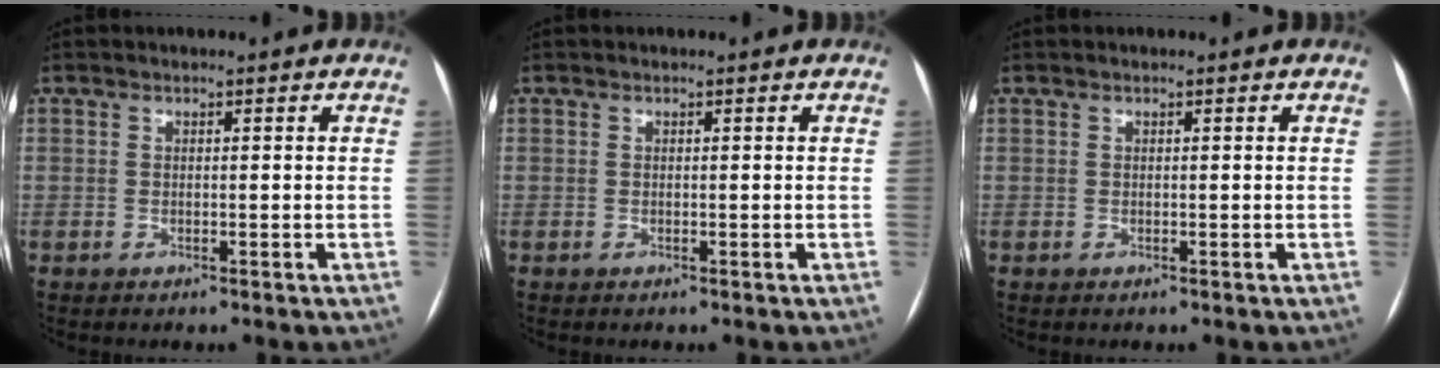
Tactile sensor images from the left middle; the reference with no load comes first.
{"total": 0.0}
{"total": 0.0}